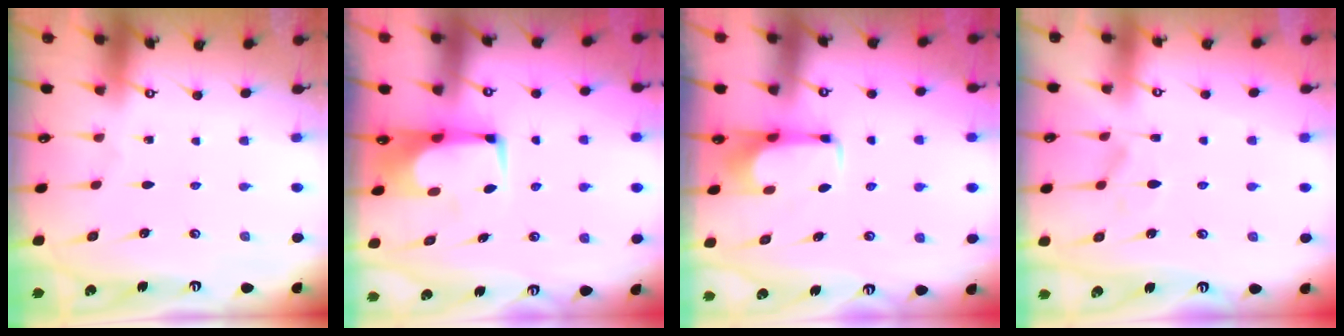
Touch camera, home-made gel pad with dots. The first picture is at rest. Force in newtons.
{"total": 0.0}
{"total": 1.7, "press": 1.7, "slide": 0.4}
{"total": 1.0, "press": 0.2, "slide": 0.9}